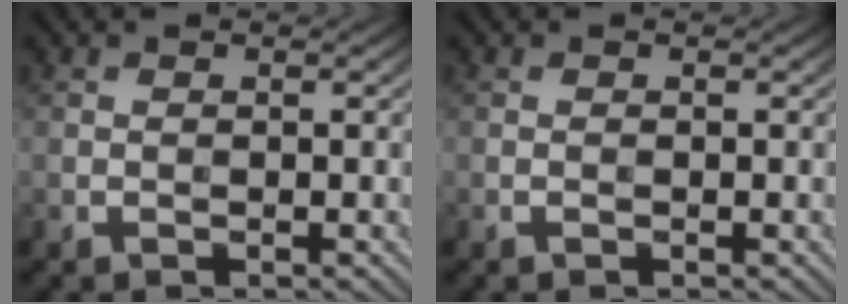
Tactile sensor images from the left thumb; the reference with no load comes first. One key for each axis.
{"total": 0.6, "fx": 0.3, "fy": -0.5, "fz": 0.2, "tx": -0.007, "ty": 0.000, "tz": 0.005}